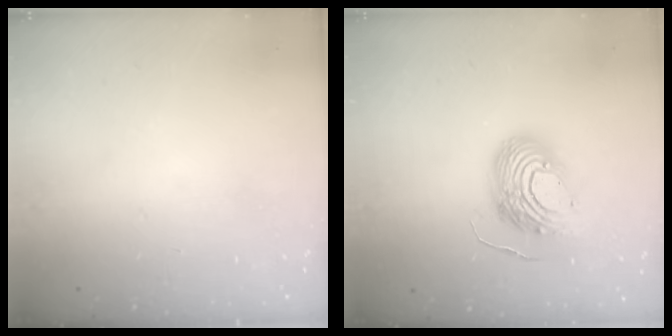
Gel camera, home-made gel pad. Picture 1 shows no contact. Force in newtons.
{"total": 13.3, "press": 13.1, "slide": 2.3}